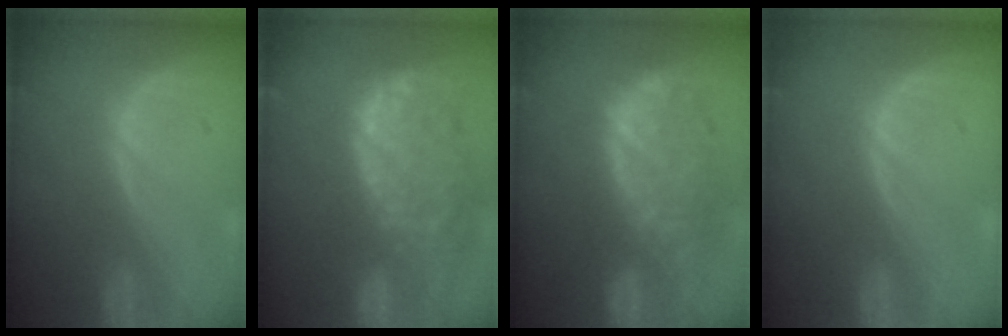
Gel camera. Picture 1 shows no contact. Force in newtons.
{"total": 13.2, "press": 11.3, "slide": 6.9}
{"total": 11.4, "press": 9.6, "slide": 6.1}
{"total": 0.0}